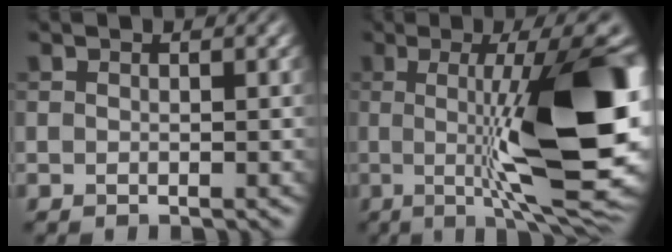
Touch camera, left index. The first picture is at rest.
{"total": 14.5, "force": [-0.3, 3.1, 14.1], "torque": [-0.186, -0.005, -0.005]}